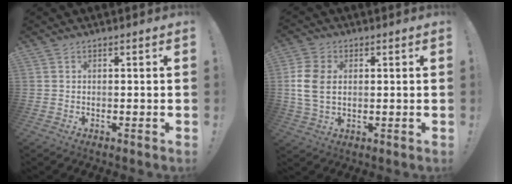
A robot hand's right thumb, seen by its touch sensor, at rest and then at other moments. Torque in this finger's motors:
{"motor_torque": [0.37, 0.99, 0.30, -0.33, 0.13]}